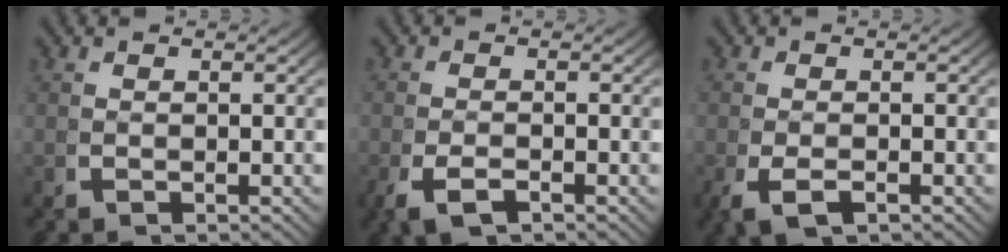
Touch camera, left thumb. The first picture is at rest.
{"total": 2.2, "force": [-1.4, 1.1, 1.4], "torque": [-0.039, -0.009, -0.022]}
{"total": 2.5, "force": [-1.1, 1.3, 1.7], "torque": [-0.047, -0.013, -0.012]}